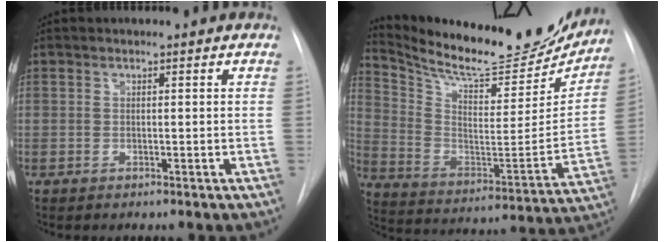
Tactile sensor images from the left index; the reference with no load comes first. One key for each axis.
{"total": 25.9, "fx": 23.2, "fy": 5.9, "fz": 10.0, "tx": -0.170, "ty": -0.051, "tz": 0.334}